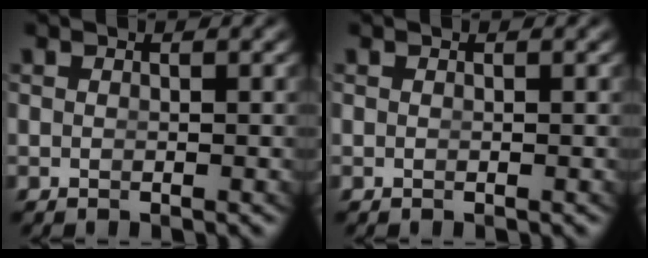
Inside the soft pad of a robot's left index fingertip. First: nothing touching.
{"total": 0.0}